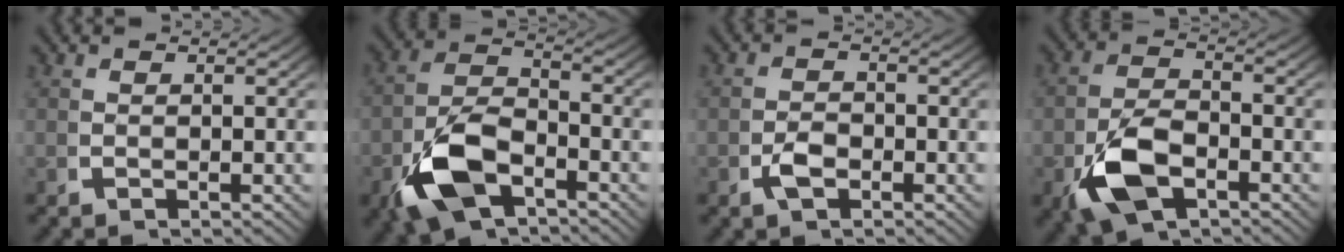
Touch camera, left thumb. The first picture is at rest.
{"total": 9.2, "force": [-3.3, 5.8, 6.3], "torque": [-0.143, -0.031, -0.046]}
{"total": 1.9, "force": [-0.9, 1.1, 1.2], "torque": [-0.028, -0.005, -0.016]}
{"total": 7.4, "force": [-2.6, 4.5, 5.2], "torque": [-0.129, -0.027, -0.033]}